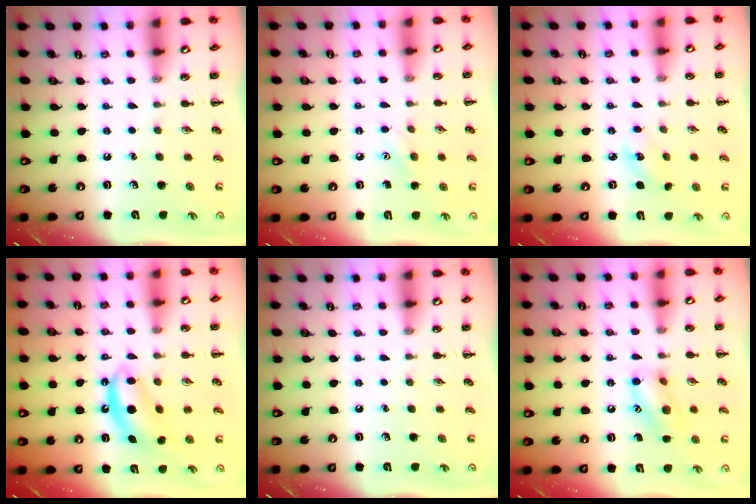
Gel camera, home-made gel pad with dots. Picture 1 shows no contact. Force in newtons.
{"total": 6.5, "press": 6.3, "slide": 1.7}
{"total": 5.2, "press": 5.0, "slide": 1.4}
{"total": 6.8, "press": 6.7, "slide": 1.1}
{"total": 0.0}
{"total": 11.9, "press": 11.8, "slide": 1.4}